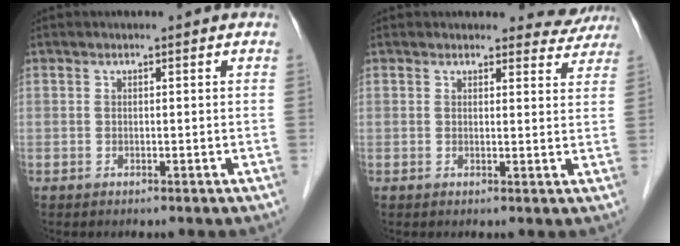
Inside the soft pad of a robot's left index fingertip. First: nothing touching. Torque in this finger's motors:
{"motor_torque": [0.53, -0.47, 0.06, -0.02]}